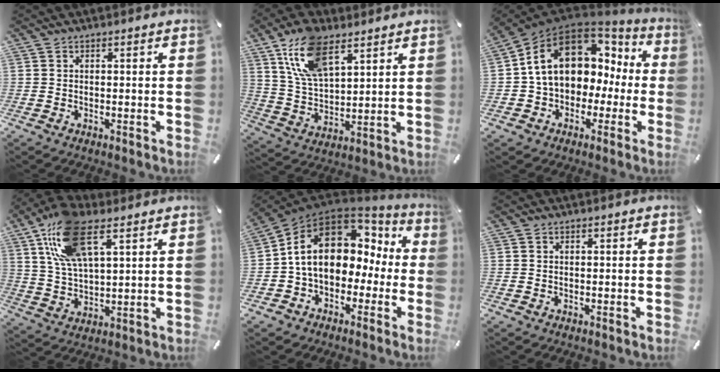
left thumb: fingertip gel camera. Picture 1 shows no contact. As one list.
[{"total": 13.4, "force": [8.3, 6.4, 8.4], "torque": [-0.202, -0.023, 0.152]}, {"total": 14.6, "force": [4.5, 11.0, 8.4], "torque": [-0.157, -0.013, 0.083]}, {"total": 16.3, "force": [9.1, 6.8, 11.7], "torque": [-0.252, -0.016, 0.161]}, {"total": 15.0, "force": [2.6, 11.2, 9.6], "torque": [-0.169, -0.007, 0.045]}, {"total": 0.0}]